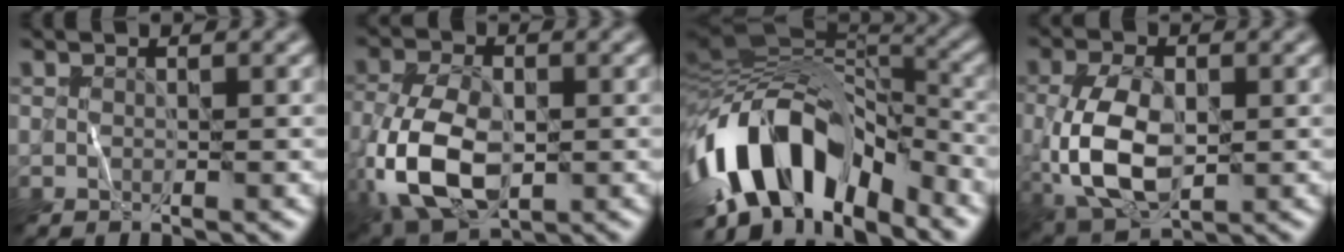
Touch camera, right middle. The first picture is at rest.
{"total": 10.3, "force": [-2.9, 6.0, 7.9], "torque": [-0.186, -0.021, -0.061]}
{"total": 14.8, "force": [-6.1, 7.8, 11.0], "torque": [-0.195, 0.018, -0.112]}
{"total": 8.1, "force": [-1.0, 4.8, 6.5], "torque": [-0.146, -0.008, -0.017]}